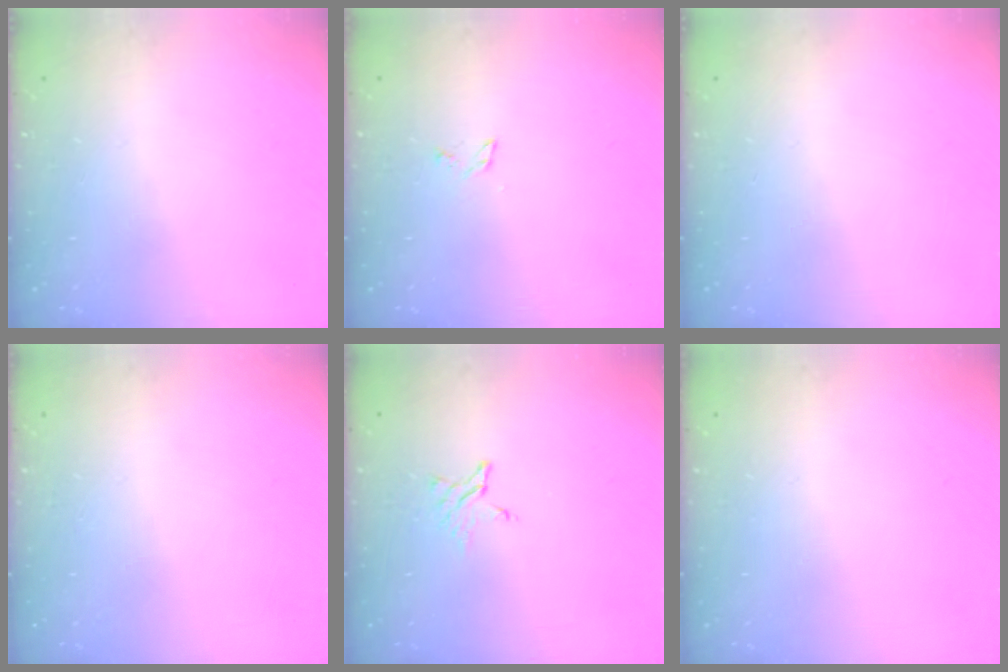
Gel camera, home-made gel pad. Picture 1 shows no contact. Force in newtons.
{"total": 2.4, "press": 2.4, "slide": 0.2}
{"total": 0.0}
{"total": 0.0}
{"total": 2.8, "press": 2.8, "slide": 0.3}
{"total": 0.0}